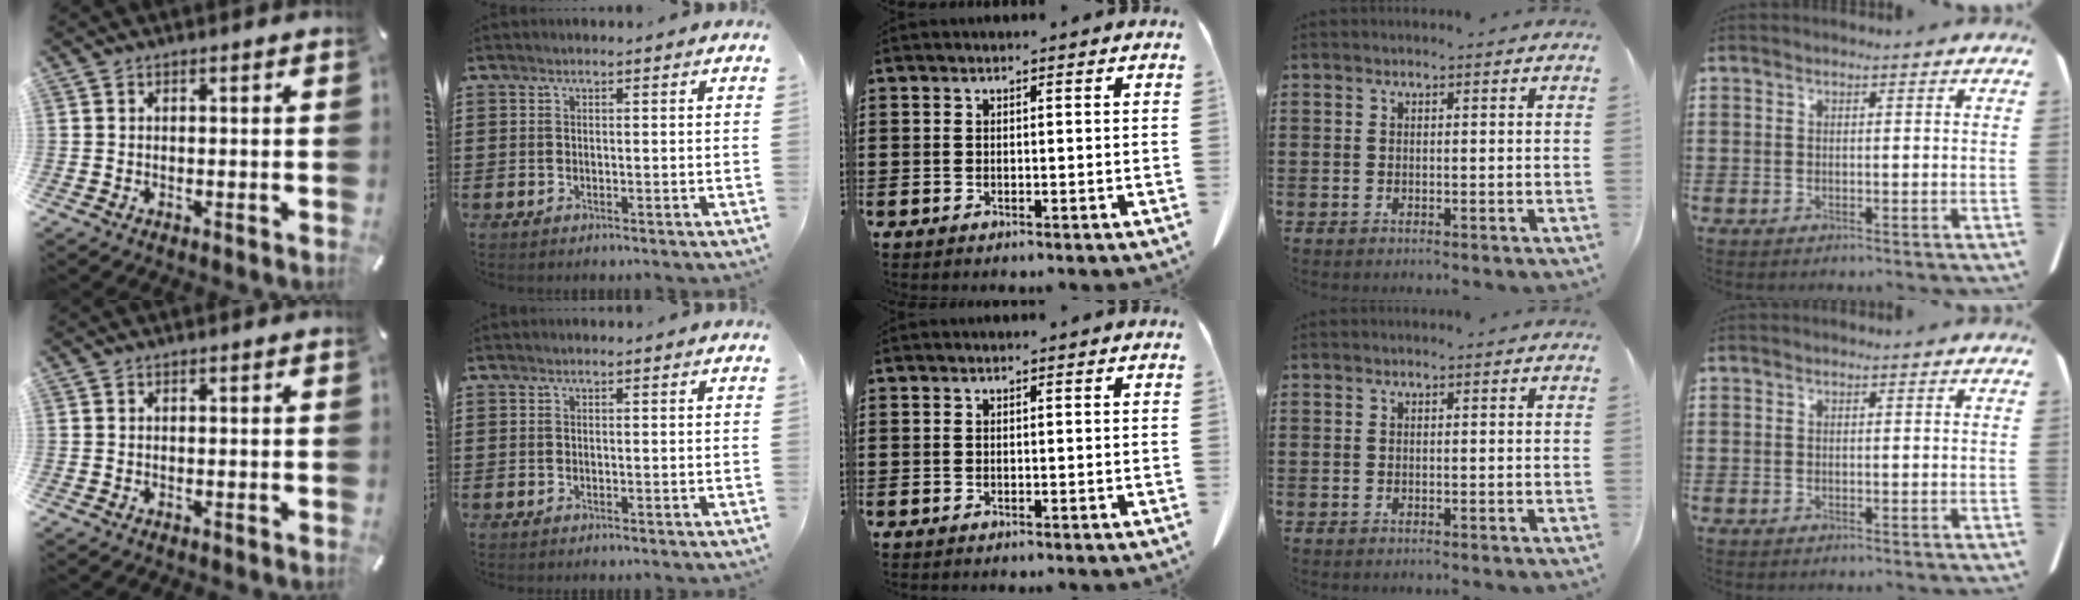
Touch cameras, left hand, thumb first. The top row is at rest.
{}